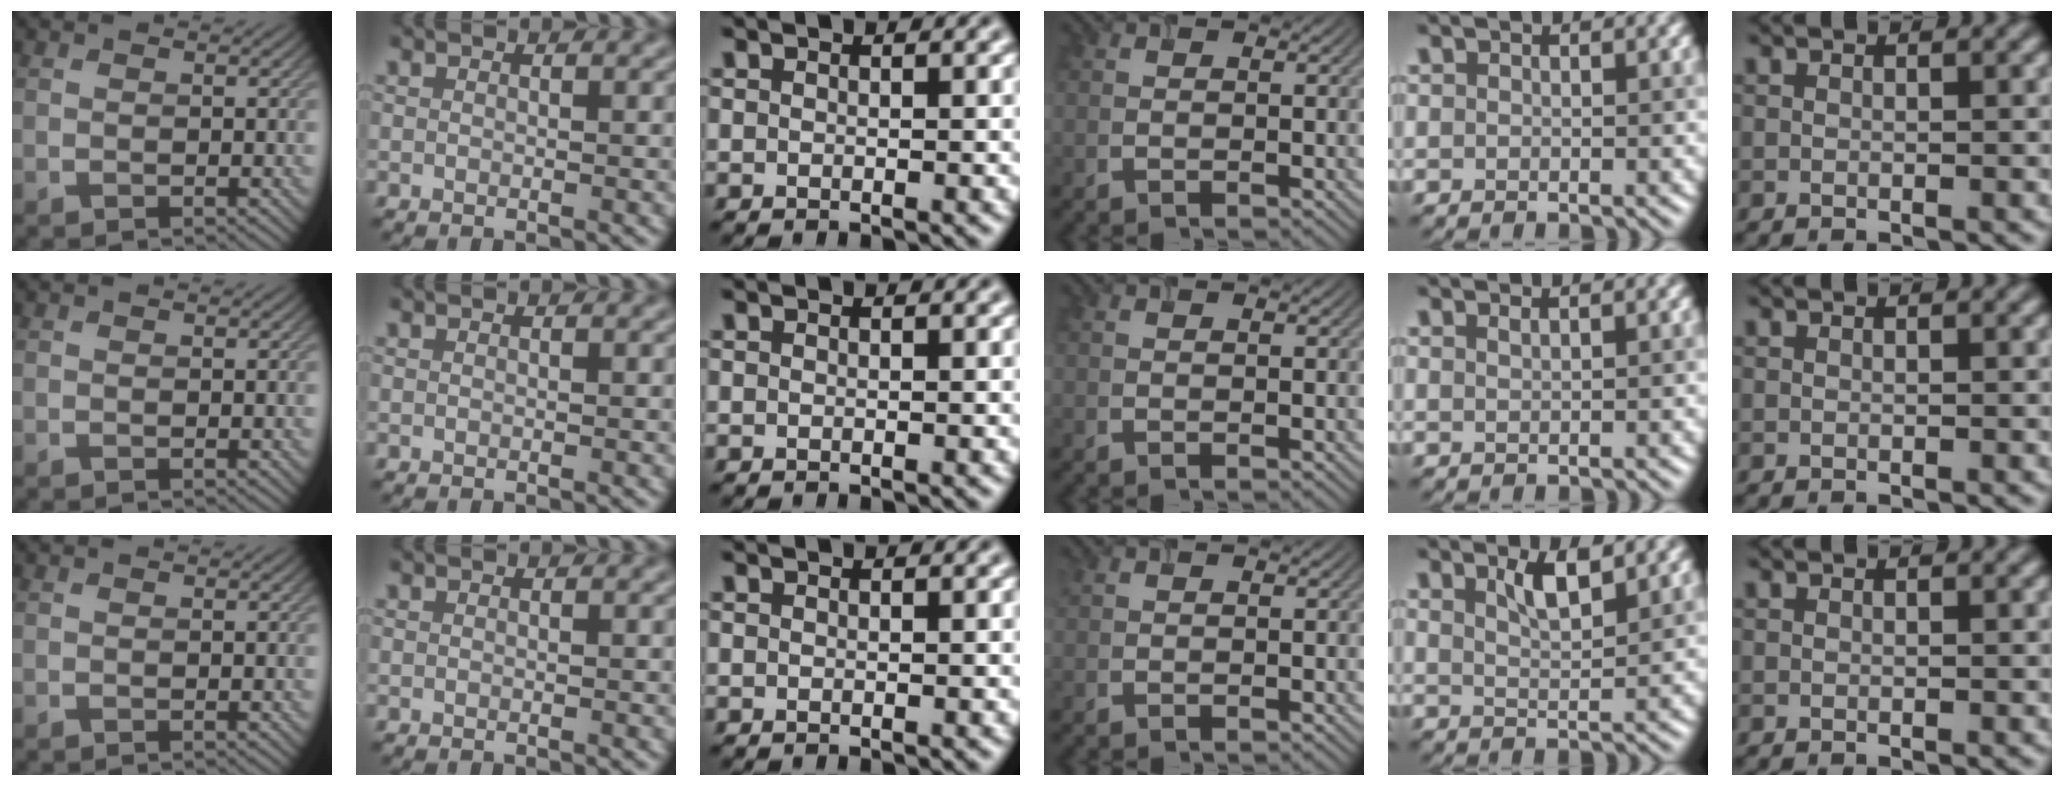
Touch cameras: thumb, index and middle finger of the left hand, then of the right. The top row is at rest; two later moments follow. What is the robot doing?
{"motion": "insert", "object": "airpods case & airpods"}